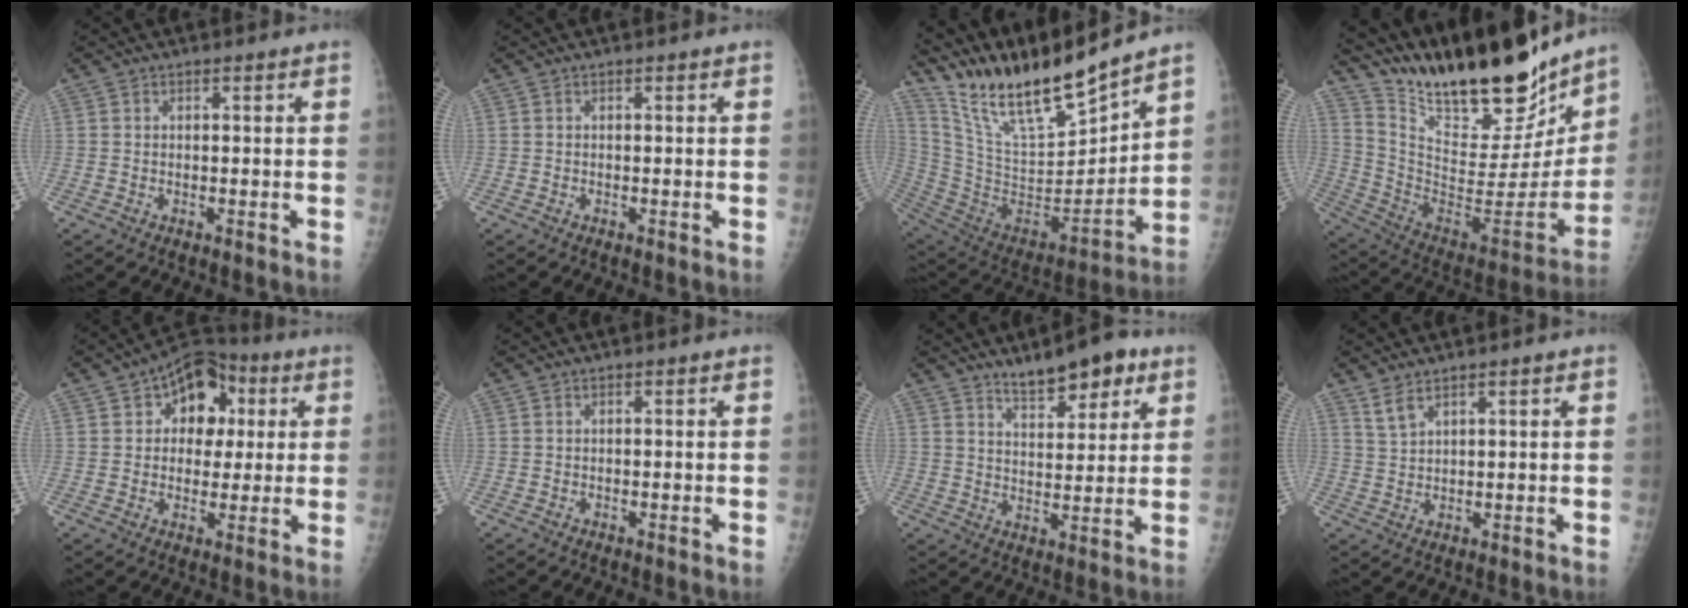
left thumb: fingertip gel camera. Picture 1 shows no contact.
{"total": 0.0}
{"total": 21.9, "force": [18.6, 3.3, 11.0], "torque": [-0.163, -0.096, 0.352]}
{"total": 29.2, "force": [23.5, 8.6, 15.0], "torque": [-0.214, -0.099, 0.373]}
{"total": 11.7, "force": [3.0, 8.7, 7.3], "torque": [-0.047, 0.010, 0.036]}
{"total": 0.0}
{"total": 9.4, "force": [6.4, 3.4, 5.9], "torque": [-0.068, -0.033, 0.101]}
{"total": 1.8, "force": [1.3, 0.3, 1.3], "torque": [-0.032, 0.002, 0.032]}